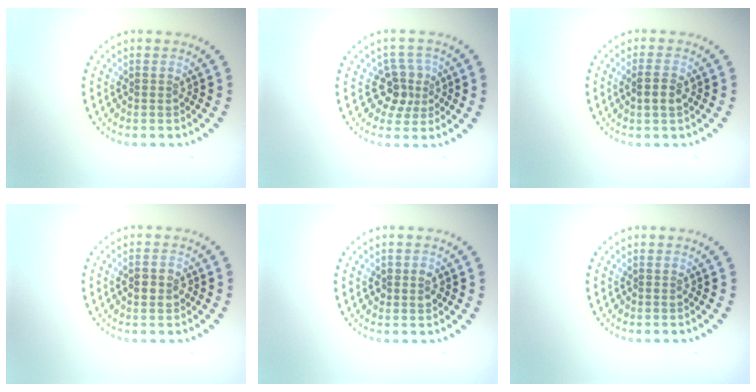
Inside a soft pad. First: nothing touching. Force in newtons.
{"total": 2.9, "press": 2.4, "slide": 1.6}
{"total": 2.0, "press": 2.0, "slide": 0.4}
{"total": 2.6, "press": 2.6, "slide": 0.1}
{"total": 1.4, "press": 1.3, "slide": 0.3}
{"total": 0.0}